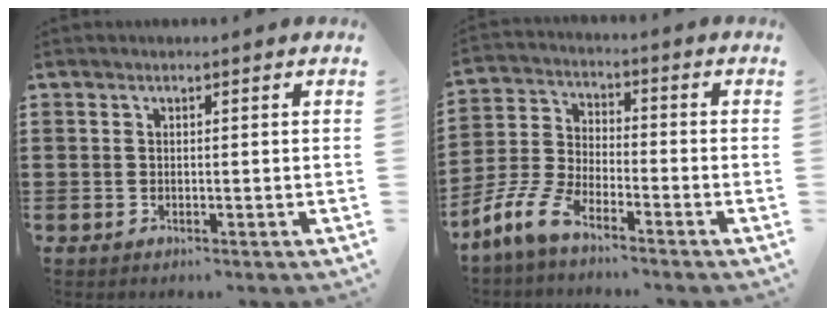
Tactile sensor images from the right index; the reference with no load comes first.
{"total": 6.7, "force": [-5.5, 1.4, 3.5], "torque": [-0.107, -0.011, -0.116]}